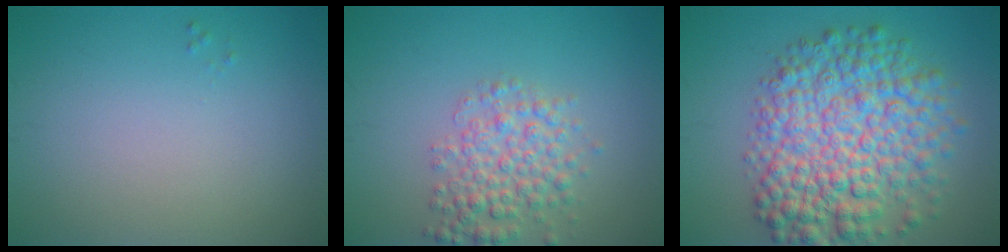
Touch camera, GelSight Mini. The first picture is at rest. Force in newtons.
{"total": 4.0, "press": 4.0, "slide": 0.1}
{"total": 10.2, "press": 10.2, "slide": 0.2}